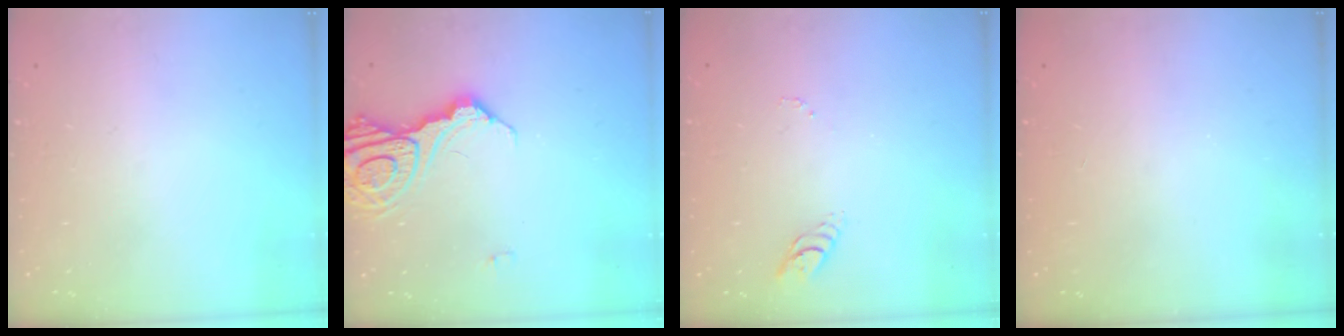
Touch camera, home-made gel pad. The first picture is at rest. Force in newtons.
{"total": 14.0, "press": 13.9, "slide": 1.1}
{"total": 3.9, "press": 3.9, "slide": 0.3}
{"total": 0.0}